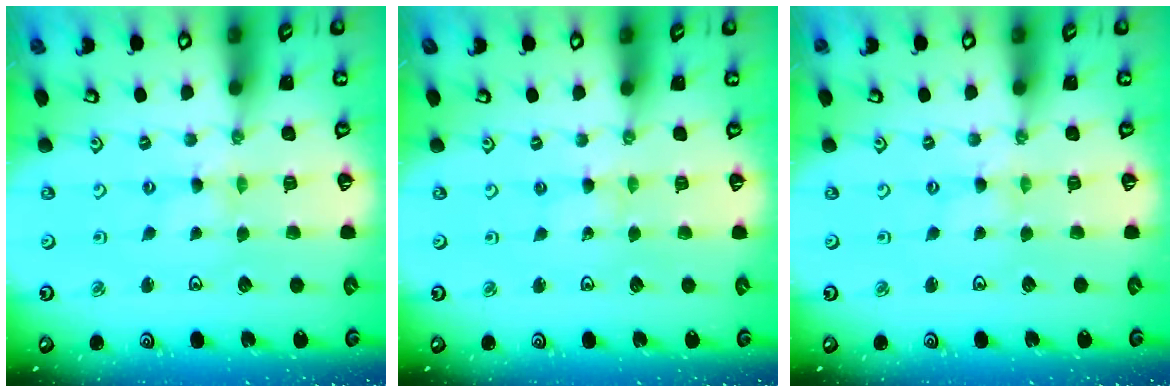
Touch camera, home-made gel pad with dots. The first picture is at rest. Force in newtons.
{"total": 1.9, "press": 1.9, "slide": 0.2}
{"total": 0.0}